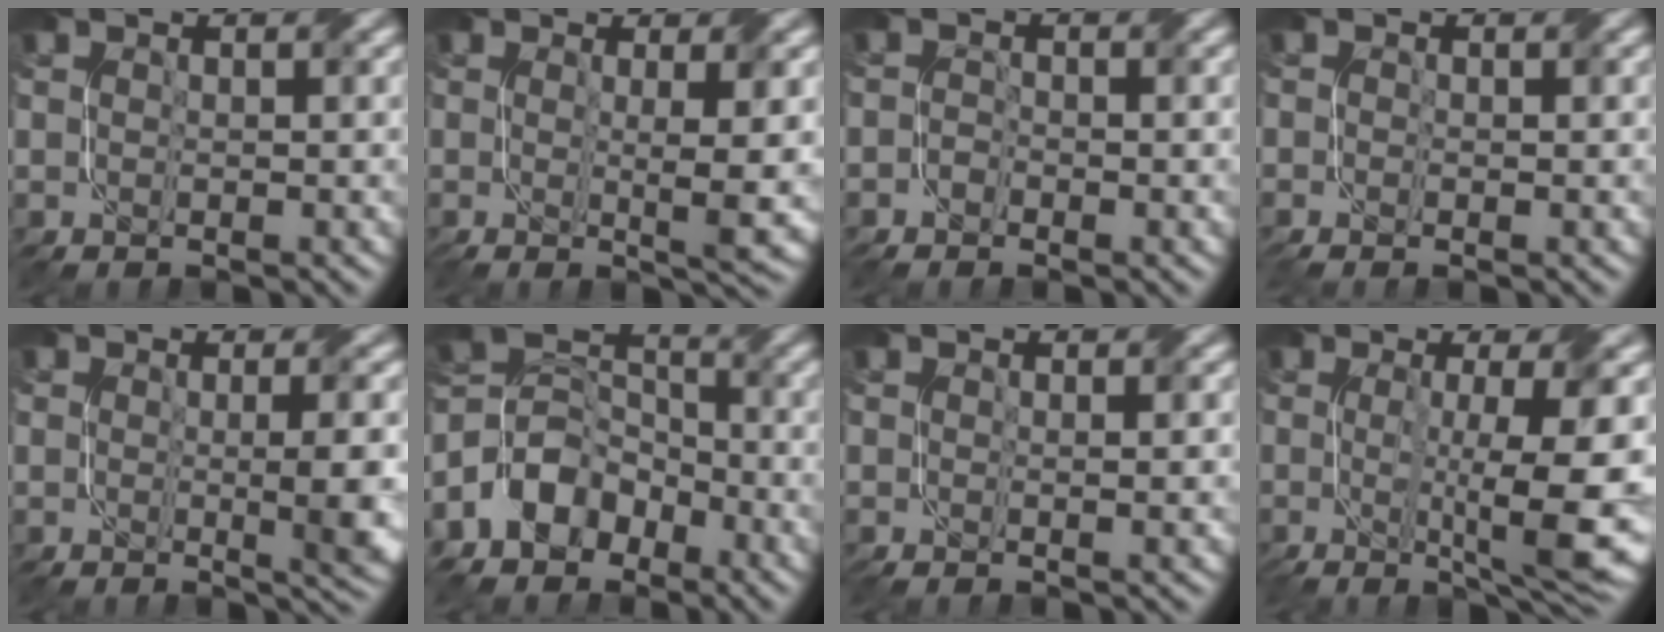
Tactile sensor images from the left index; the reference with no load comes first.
{"total": 5.1, "force": [0.0, 1.0, 5.0], "torque": [-0.070, -0.008, 0.002]}
{"total": 1.2, "force": [-0.8, 0.6, 0.7], "torque": [-0.014, 0.000, -0.018]}
{"total": 1.2, "force": [-0.5, 0.5, 1.0], "torque": [-0.020, -0.005, -0.010]}
{"total": 4.6, "force": [-0.1, 1.1, 4.5], "torque": [-0.059, -0.009, 0.004]}
{"total": 5.8, "force": [-3.4, 4.2, 2.2], "torque": [-0.035, 0.010, -0.076]}
{"total": 1.6, "force": [0.0, 0.4, 1.5], "torque": [-0.019, 0.000, -0.003]}
{"total": 10.4, "force": [-1.0, 2.5, 10.1], "torque": [-0.145, -0.013, -0.011]}